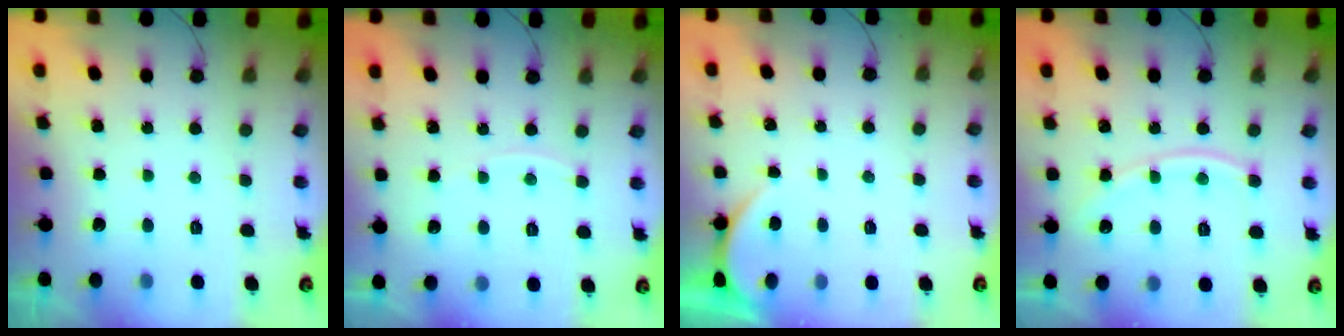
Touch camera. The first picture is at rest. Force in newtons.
{"total": 2.8, "press": 2.8, "slide": 0.4}
{"total": 1.6, "press": 1.6, "slide": 0.2}
{"total": 11.8, "press": 11.7, "slide": 1.3}